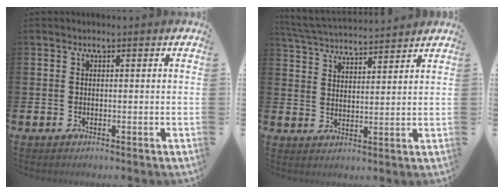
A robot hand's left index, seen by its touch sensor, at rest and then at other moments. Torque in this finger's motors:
{"motor_torque": [0.35, -0.49, 0.03, 0.05]}